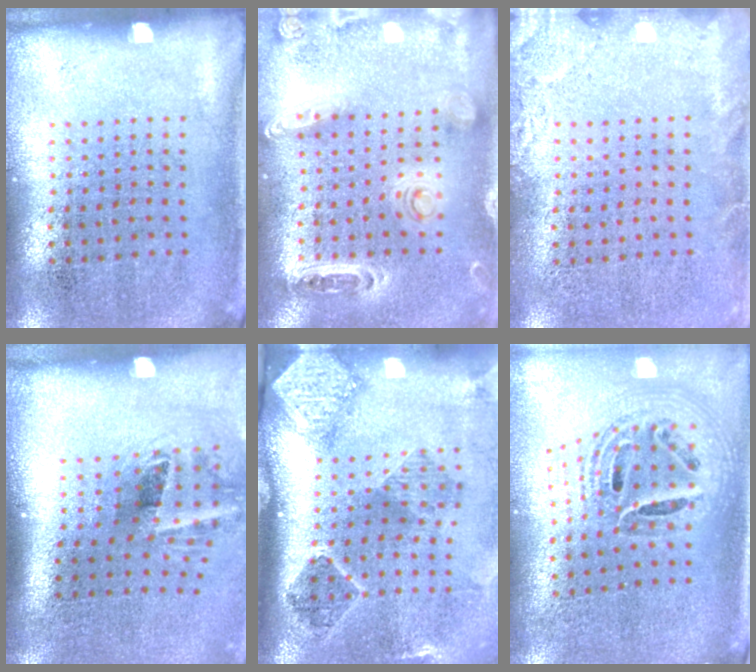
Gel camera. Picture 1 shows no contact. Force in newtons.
{"total": 1.3, "press": 1.3, "slide": 0.2}
{"total": 2.2, "press": 2.2, "slide": 0.3}
{"total": 2.2, "press": 1.3, "slide": 1.8}
{"total": 2.9, "press": 1.8, "slide": 2.2}
{"total": 1.5, "press": 1.3, "slide": 0.8}